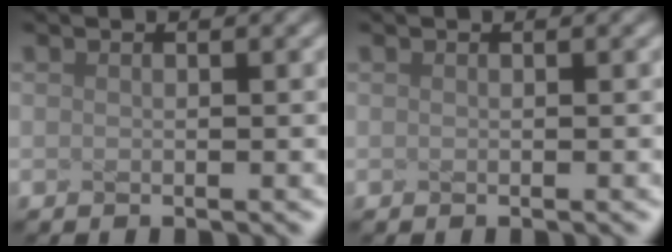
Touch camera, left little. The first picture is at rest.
{"total": 0.0}